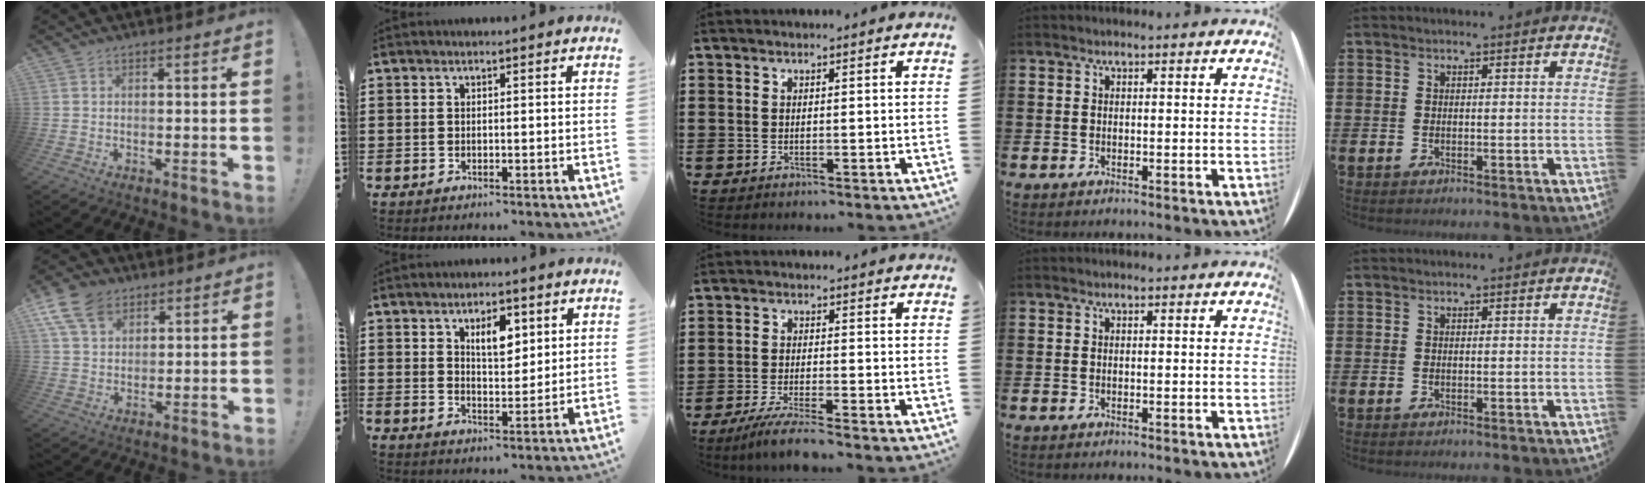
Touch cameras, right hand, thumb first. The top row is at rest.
{"thumb": {"total": 11.9, "force": [6.6, 7.9, 6.0], "torque": [-0.108, -0.030, 0.127]}, "index": {"total": 5.2, "force": [2.6, 2.4, 3.9], "torque": [-0.060, 0.000, 0.038]}, "middle": {"total": 4.4, "force": [-3.8, -0.3, 2.2], "torque": [-0.052, -0.018, -0.072]}}